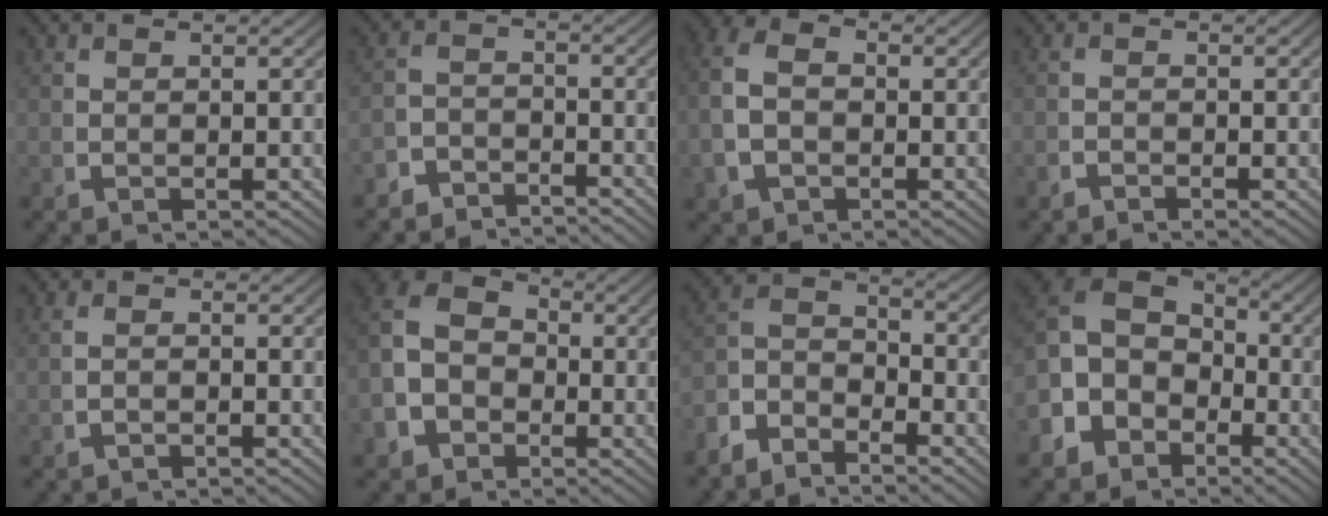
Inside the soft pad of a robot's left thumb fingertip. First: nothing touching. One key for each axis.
{"total": 4.0, "fx": -3.9, "fy": 0.9, "fz": 0.1, "tx": 0.009, "ty": -0.013, "tz": -0.069}
{"total": 5.0, "fx": -0.2, "fy": 3.8, "fz": 3.3, "tx": -0.079, "ty": -0.004, "tz": 0.000}
{"total": 0.8, "fx": -0.8, "fy": 0.1, "fz": 0.1, "tx": 0.005, "ty": 0.000, "tz": -0.020}
{"total": 0.7, "fx": -0.4, "fy": 0.4, "fz": 0.4, "tx": -0.011, "ty": 0.006, "tz": -0.009}
{"total": 9.4, "fx": 0.4, "fy": 8.0, "fz": 4.9, "tx": -0.104, "ty": -0.007, "tz": 0.002}
{"total": 5.3, "fx": -1.3, "fy": 3.9, "fz": 3.4, "tx": -0.053, "ty": -0.006, "tz": -0.037}
{"total": 8.8, "fx": 1.0, "fy": 6.9, "fz": 5.4, "tx": -0.119, "ty": -0.007, "tz": 0.018}